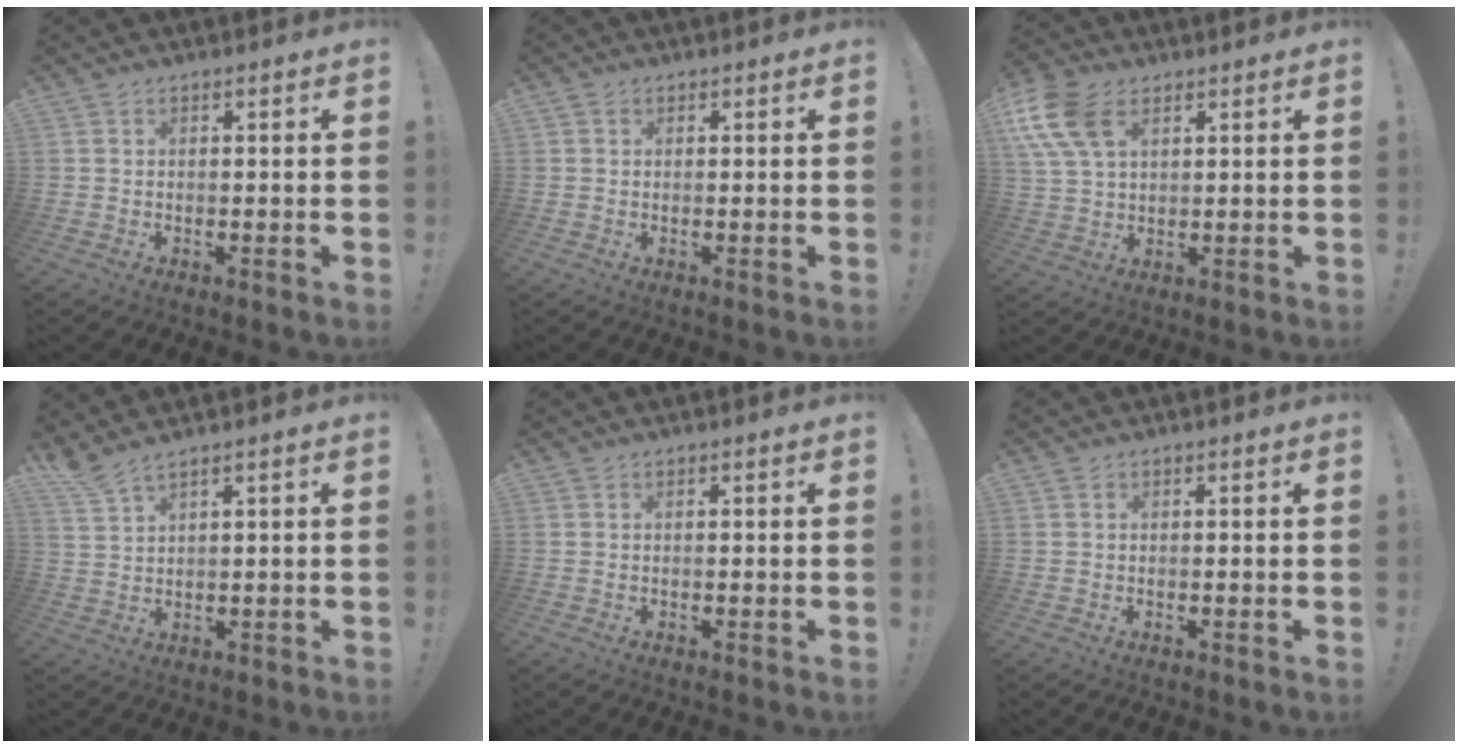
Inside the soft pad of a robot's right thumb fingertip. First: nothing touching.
{"total": 0.9, "force": [0.5, 0.8, 0.0], "torque": [0.005, -0.001, 0.008]}
{"total": 12.5, "force": [5.4, 7.6, 8.3], "torque": [-0.175, -0.014, 0.103]}
{"total": 4.2, "force": [3.4, 0.1, 2.4], "torque": [-0.055, -0.019, 0.063]}
{"total": 0.0}
{"total": 0.0}